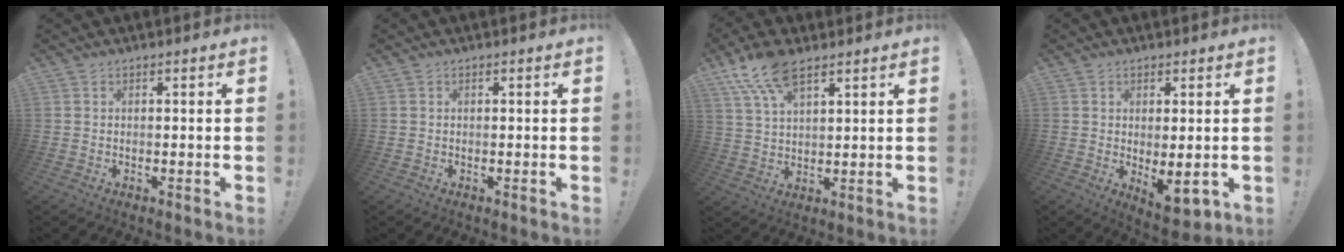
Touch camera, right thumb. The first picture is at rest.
{"total": 0.0}
{"total": 10.6, "force": [7.0, 4.3, 6.6], "torque": [-0.123, -0.025, 0.133]}
{"total": 6.5, "force": [0.5, 2.2, 6.1], "torque": [-0.075, -0.026, 0.015]}